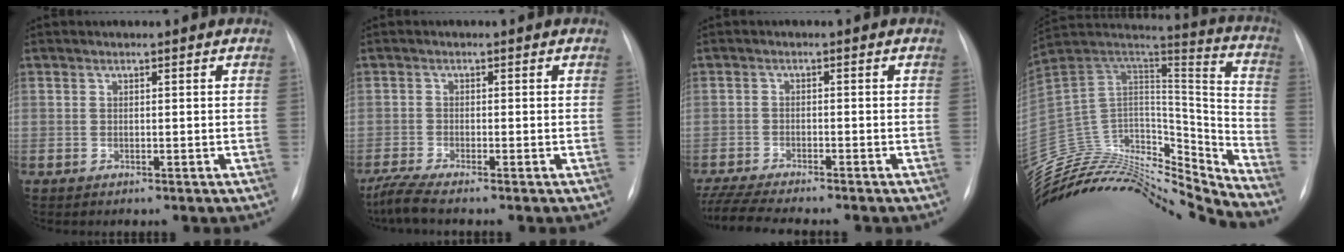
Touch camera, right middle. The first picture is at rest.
{"total": 3.1, "force": [-2.6, -0.5, 1.7], "torque": [-0.045, -0.012, -0.058]}
{"total": 9.6, "force": [-8.5, 0.5, 4.5], "torque": [-0.076, -0.018, -0.138]}
{"total": 31.3, "force": [-29.4, 4.9, 9.4], "torque": [-0.180, 0.013, -0.468]}